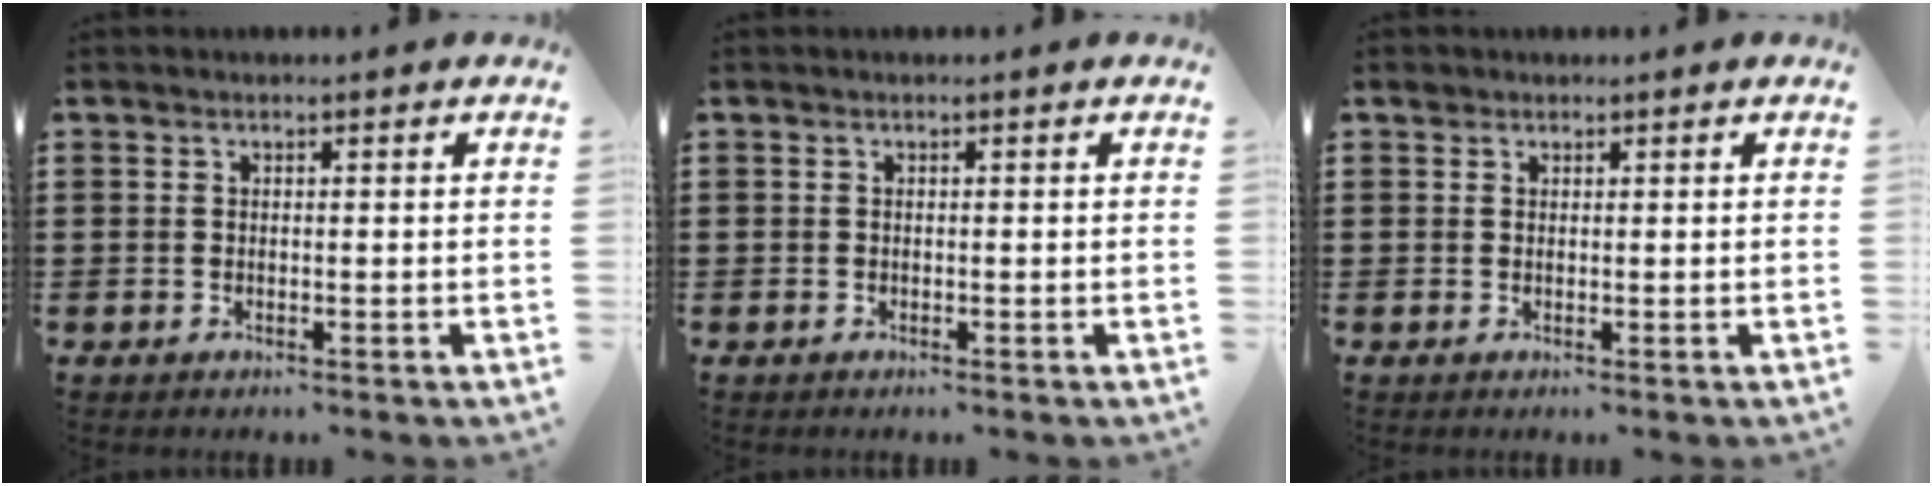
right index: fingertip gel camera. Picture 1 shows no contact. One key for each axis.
{"total": 0.0}
{"total": 0.9, "fx": 0.7, "fy": 0.6, "fz": 0.0, "tx": -0.002, "ty": 0.001, "tz": 0.013}